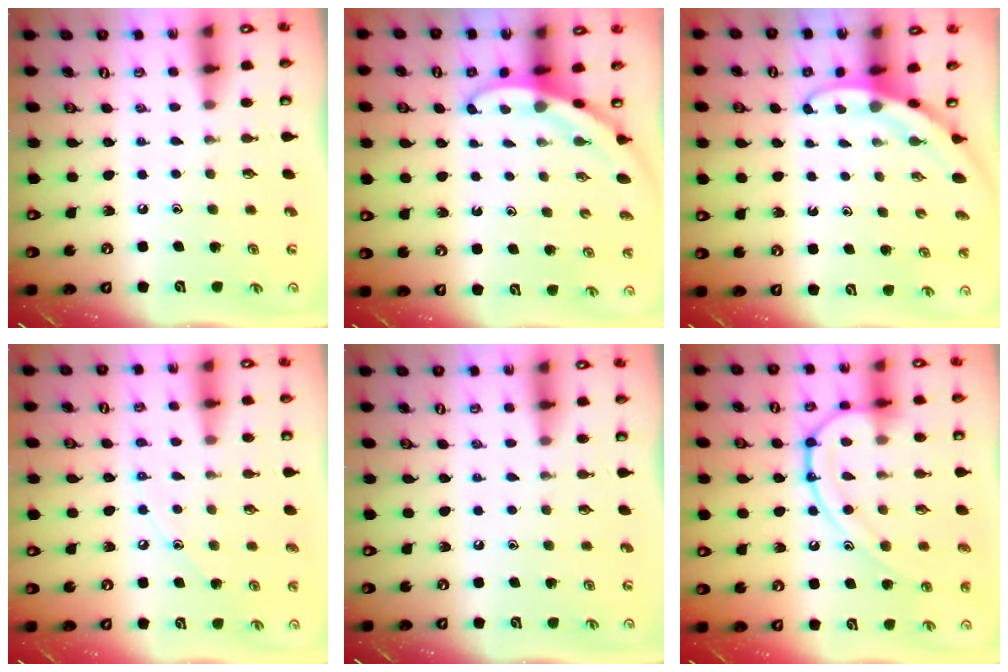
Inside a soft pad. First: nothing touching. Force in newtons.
{"total": 3.5, "press": 3.5, "slide": 0.2}
{"total": 3.0, "press": 3.0, "slide": 0.1}
{"total": 6.4, "press": 6.3, "slide": 0.4}
{"total": 0.0}
{"total": 14.0, "press": 13.9, "slide": 1.5}